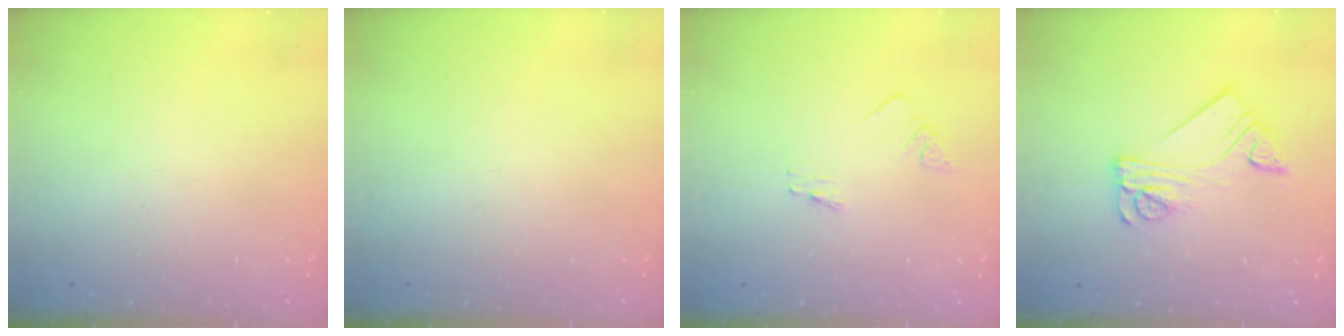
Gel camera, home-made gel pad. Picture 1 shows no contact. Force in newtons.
{"total": 0.0}
{"total": 0.7, "press": 0.7, "slide": 0.1}
{"total": 11.1, "press": 11.1, "slide": 1.1}